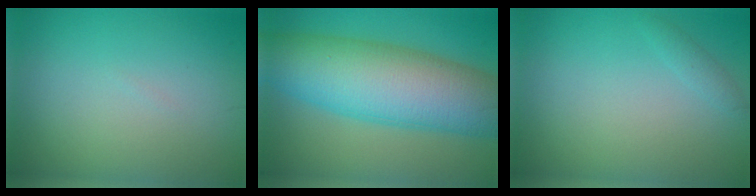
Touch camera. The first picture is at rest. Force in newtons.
{"total": 12.1, "press": 12.1, "slide": 0.3}
{"total": 0.8, "press": 0.8, "slide": 0.0}